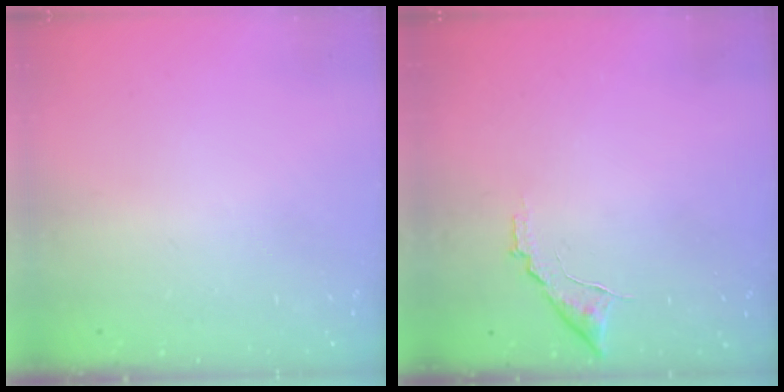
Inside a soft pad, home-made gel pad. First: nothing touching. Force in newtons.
{"total": 7.2, "press": 7.2, "slide": 0.3}